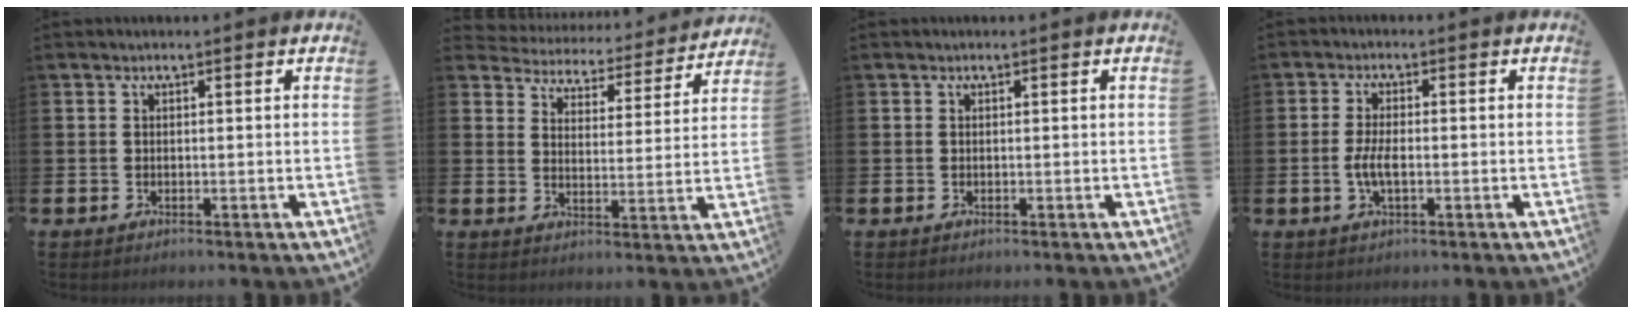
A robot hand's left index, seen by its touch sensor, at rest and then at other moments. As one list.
[{"total": 4.4, "force": [4.2, 1.2, 0.2], "torque": [-0.022, -0.043, 0.066]}, {"total": 0.0}, {"total": 3.3, "force": [-0.6, 1.3, 3.0], "torque": [-0.054, -0.003, -0.016]}]